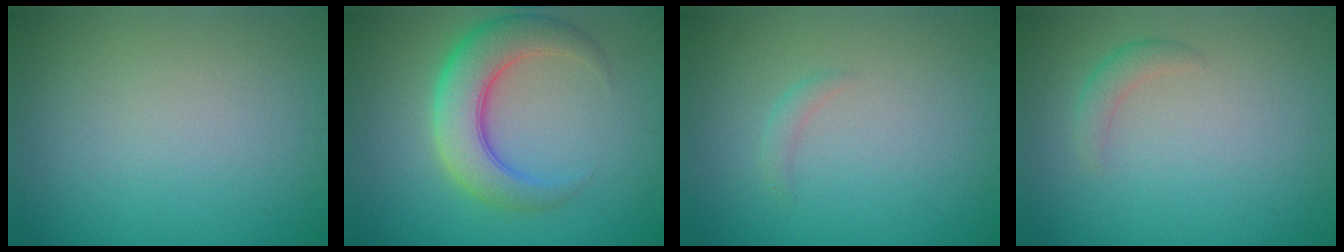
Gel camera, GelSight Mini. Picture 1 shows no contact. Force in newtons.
{"total": 5.9, "press": 5.9, "slide": 0.3}
{"total": 0.8, "press": 0.8, "slide": 0.0}
{"total": 1.4, "press": 1.4, "slide": 0.0}